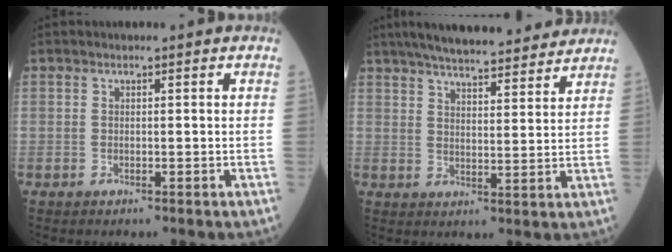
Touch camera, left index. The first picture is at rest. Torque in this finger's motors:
{"motor_torque": [1.02, -1.02, 0.14, 0.09]}